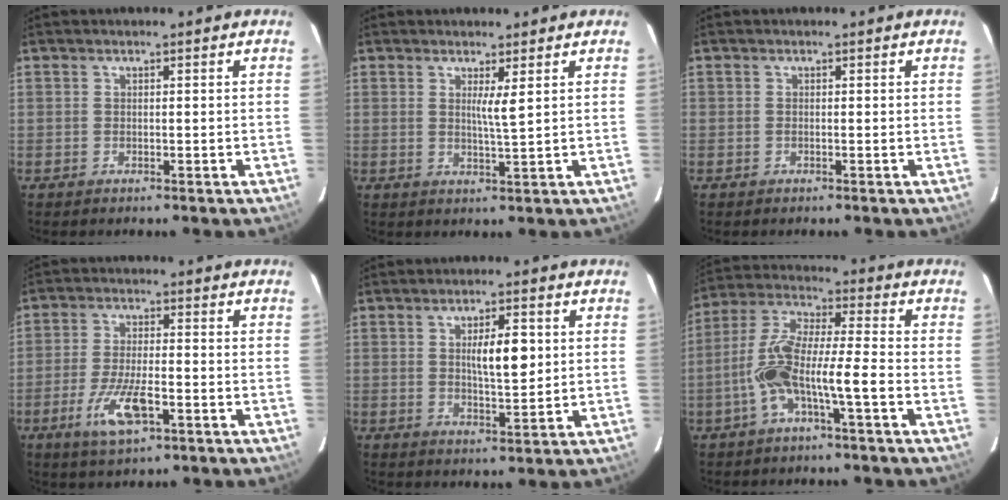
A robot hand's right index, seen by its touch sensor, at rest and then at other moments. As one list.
[{"total": 2.4, "force": [1.0, -0.4, 2.1], "torque": [-0.041, -0.009, 0.020]}, {"total": 0.0}, {"total": 7.8, "force": [-3.4, 2.0, 6.7], "torque": [-0.135, -0.012, -0.058]}, {"total": 6.0, "force": [1.1, 1.5, 5.7], "torque": [-0.093, 0.002, 0.022]}, {"total": 10.7, "force": [-3.7, 1.2, 10.0], "torque": [-0.211, 0.022, -0.073]}]